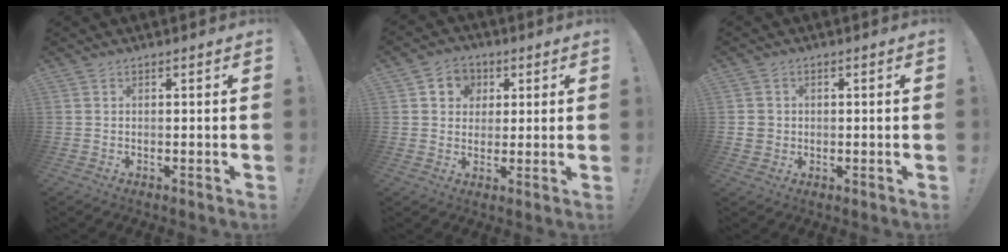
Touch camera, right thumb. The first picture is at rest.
{"total": 7.2, "force": [1.9, 6.6, 2.1], "torque": [-0.024, -0.004, 0.038]}
{"total": 3.5, "force": [0.3, 3.3, 1.0], "torque": [-0.022, 0.000, 0.007]}